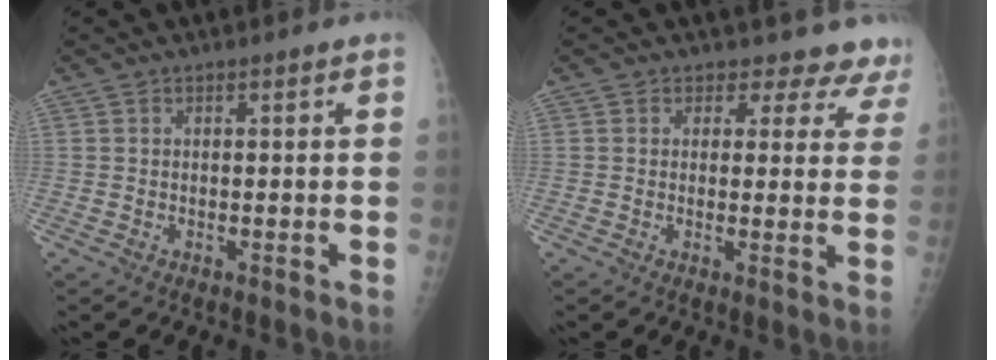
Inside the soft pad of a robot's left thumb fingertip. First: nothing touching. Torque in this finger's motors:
{"motor_torque": [0.36, 0.44, -0.25, -0.21, 0.00]}